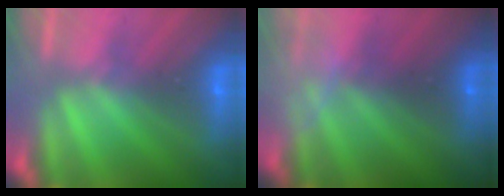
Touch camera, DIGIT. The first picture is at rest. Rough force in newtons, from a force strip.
{"total": 2.4}